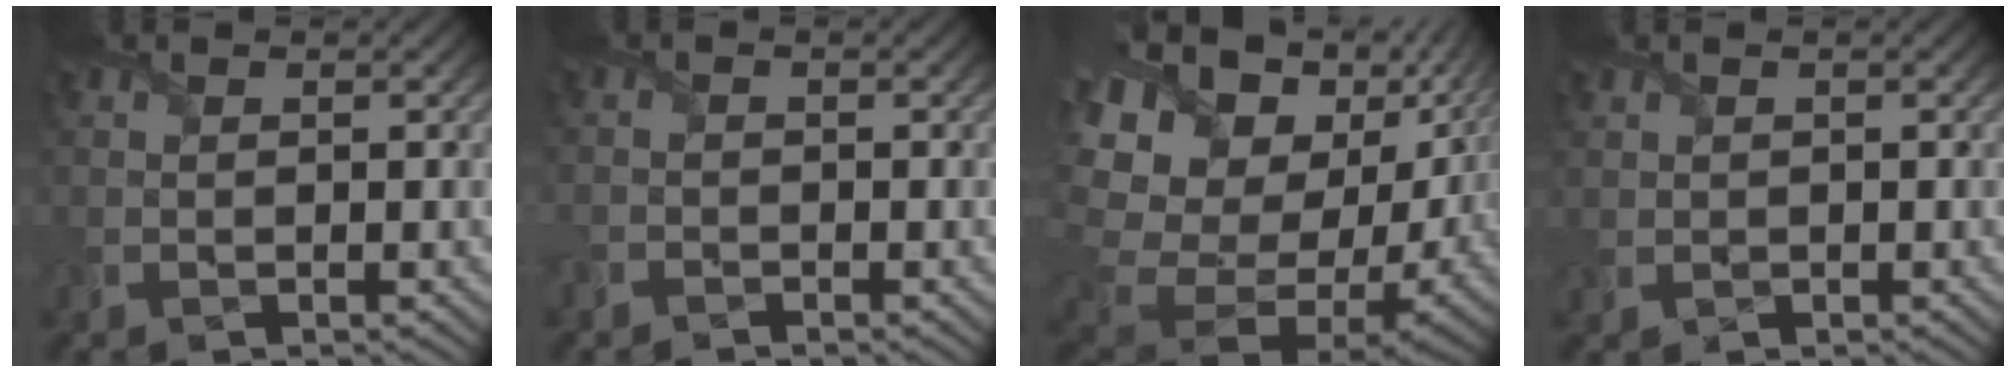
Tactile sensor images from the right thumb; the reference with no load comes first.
{"total": 1.2, "force": [-1.1, 0.3, -0.1], "torque": [0.004, -0.001, -0.026]}
{"total": 19.2, "force": [3.3, 13.8, 12.9], "torque": [-0.306, -0.024, 0.124]}
{"total": 0.8, "force": [0.4, 0.7, 0.0], "torque": [-0.006, -0.004, 0.009]}